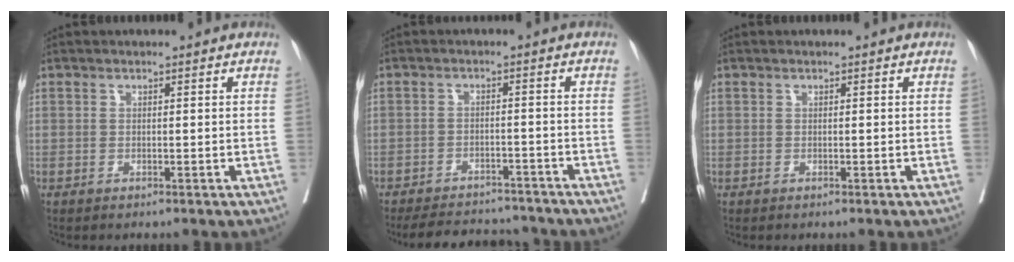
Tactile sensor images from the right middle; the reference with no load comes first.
{"total": 11.4, "force": [-10.5, 3.4, 2.9], "torque": [-0.045, 0.007, -0.137]}
{"total": 0.0}